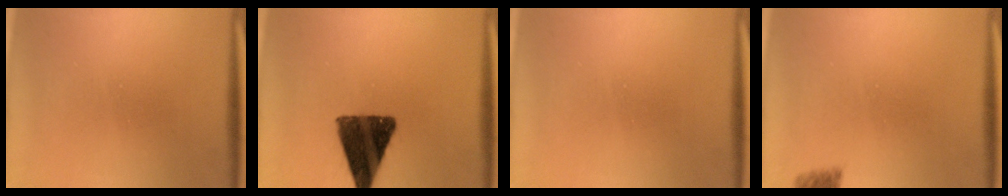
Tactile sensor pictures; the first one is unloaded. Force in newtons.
{"total": 14.2}
{"total": 0.0}
{"total": 2.7}